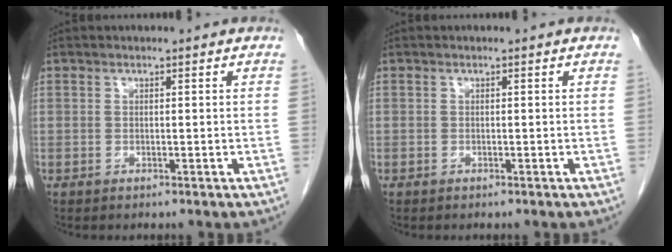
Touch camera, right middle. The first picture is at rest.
{"total": 0.0}